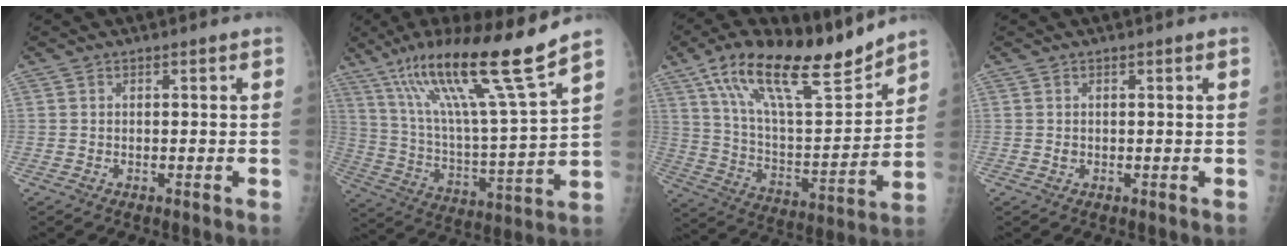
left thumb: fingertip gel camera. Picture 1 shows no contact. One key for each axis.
{"total": 21.3, "fx": 14.3, "fy": 0.6, "fz": 15.8, "tx": -0.256, "ty": -0.061, "tz": 0.253}
{"total": 22.3, "fx": 16.1, "fy": 6.6, "fz": 14.0, "tx": -0.206, "ty": -0.060, "tz": 0.283}
{"total": 0.6, "fx": 0.1, "fy": 0.5, "fz": 0.3, "tx": -0.001, "ty": 0.001, "tz": 0.003}